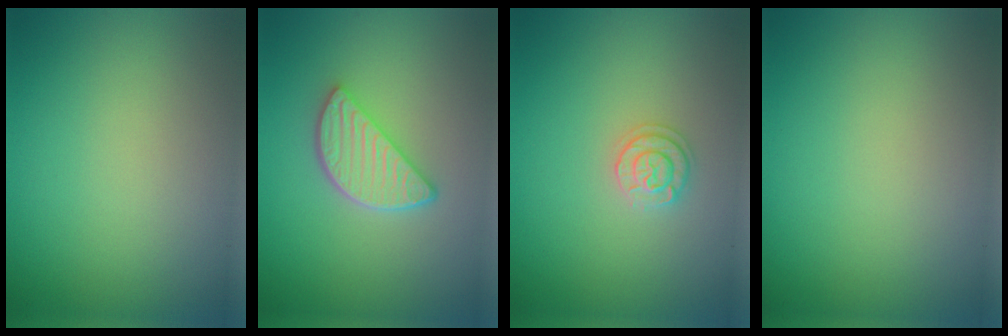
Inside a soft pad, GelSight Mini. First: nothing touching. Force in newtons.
{"total": 3.9, "press": 3.3, "slide": 2.2}
{"total": 1.8, "press": 1.7, "slide": 0.3}
{"total": 0.0}